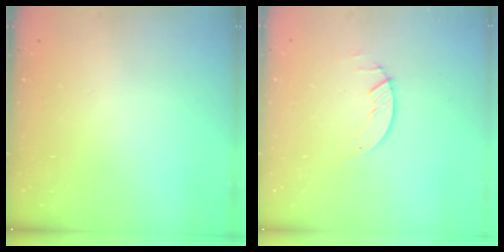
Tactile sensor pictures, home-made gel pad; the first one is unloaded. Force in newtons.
{"total": 1.2, "press": 1.1, "slide": 0.2}